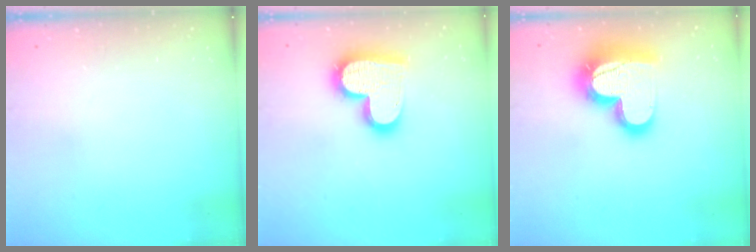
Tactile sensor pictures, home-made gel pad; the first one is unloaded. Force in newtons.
{"total": 17.4, "press": 17.3, "slide": 1.3}
{"total": 21.0, "press": 21.0, "slide": 1.7}